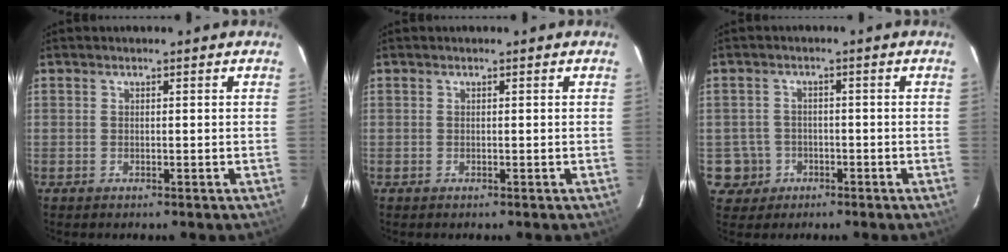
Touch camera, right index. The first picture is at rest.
{"total": 0.0}
{"total": 4.9, "force": [-1.7, 4.6, 0.1], "torque": [-0.012, 0.022, -0.023]}